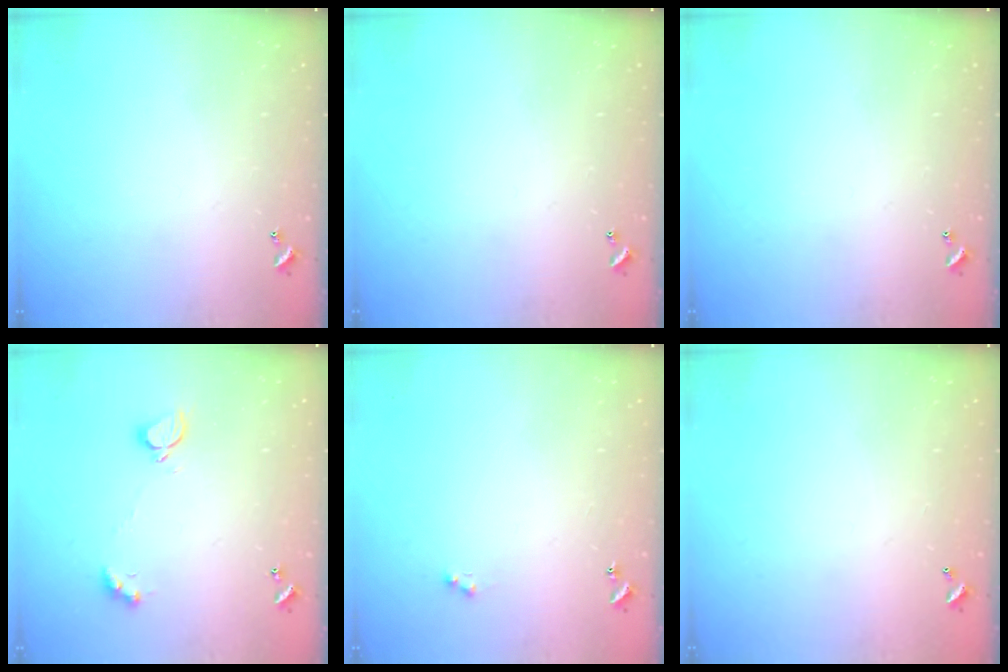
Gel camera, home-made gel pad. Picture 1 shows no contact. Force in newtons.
{"total": 0.0}
{"total": 0.0}
{"total": 2.2, "press": 2.1, "slide": 0.5}
{"total": 1.0, "press": 0.9, "slide": 0.5}
{"total": 2.9, "press": 2.9, "slide": 0.1}